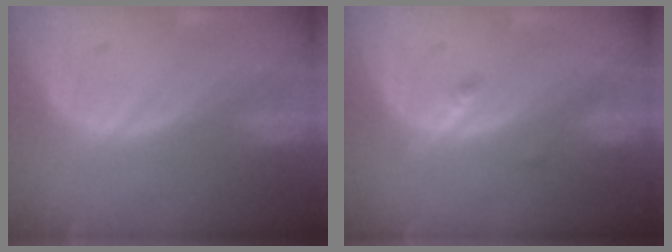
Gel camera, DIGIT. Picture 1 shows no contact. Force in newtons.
{"total": 2.2, "press": 1.8, "slide": 1.3}